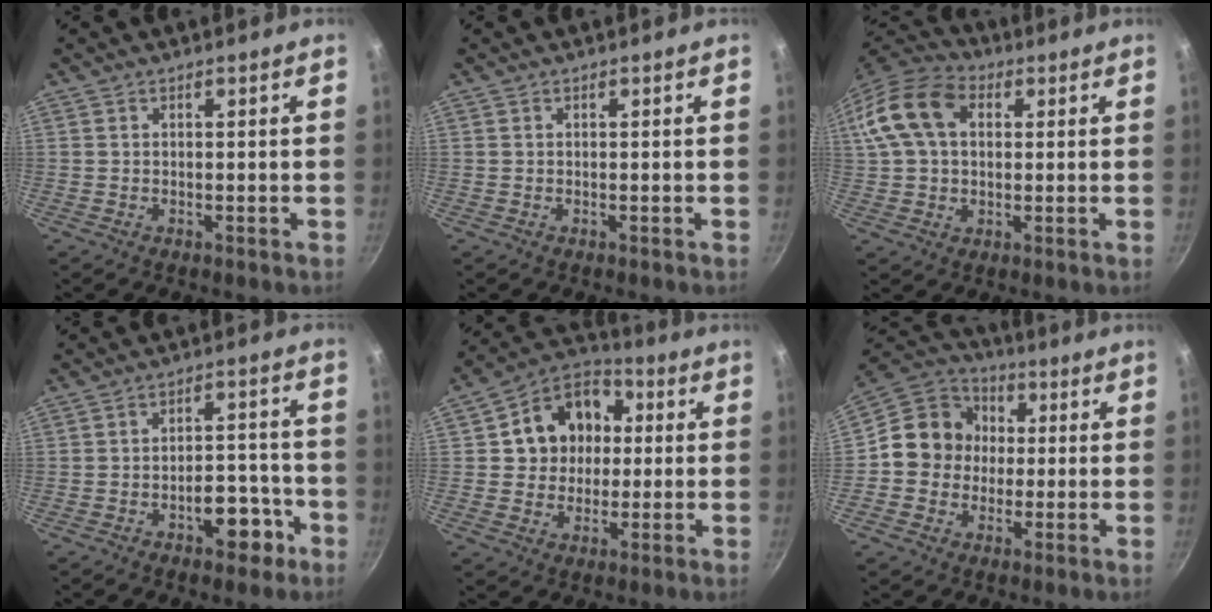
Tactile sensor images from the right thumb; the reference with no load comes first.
{"total": 0.0}
{"total": 15.7, "force": [3.8, 10.9, 10.8], "torque": [-0.197, 0.024, 0.054]}
{"total": 8.4, "force": [-4.2, 4.6, 5.7], "torque": [-0.048, 0.040, -0.051]}
{"total": 13.9, "force": [1.9, 12.0, 6.9], "torque": [-0.080, 0.024, 0.017]}
{"total": 12.3, "force": [0.2, 11.3, 4.8], "torque": [-0.041, 0.026, -0.018]}